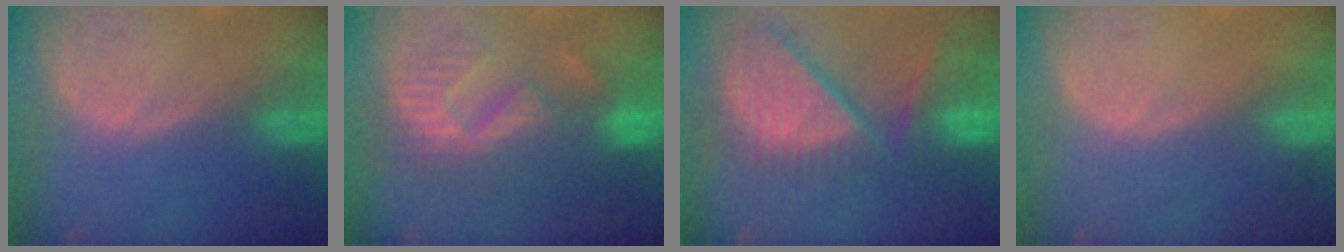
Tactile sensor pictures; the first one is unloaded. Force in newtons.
{"total": 9.0, "press": 8.4, "slide": 3.2}
{"total": 12.7, "press": 10.8, "slide": 6.7}
{"total": 0.6, "press": 0.0, "slide": 0.6}